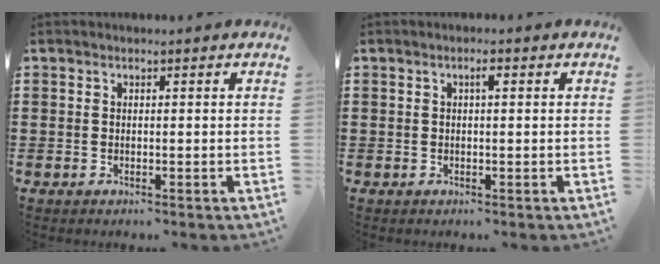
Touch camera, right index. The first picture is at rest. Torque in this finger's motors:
{"motor_torque": [0.30, -0.25, 0.02, 0.02]}